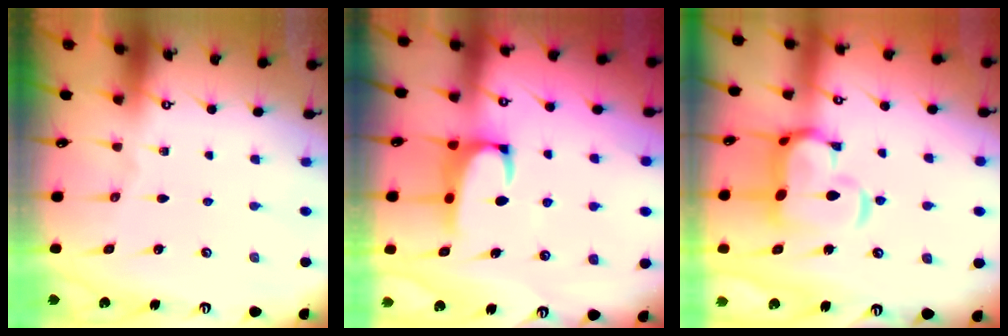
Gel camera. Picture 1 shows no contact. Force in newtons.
{"total": 2.2, "press": 2.0, "slide": 0.9}
{"total": 9.5, "press": 9.4, "slide": 1.2}